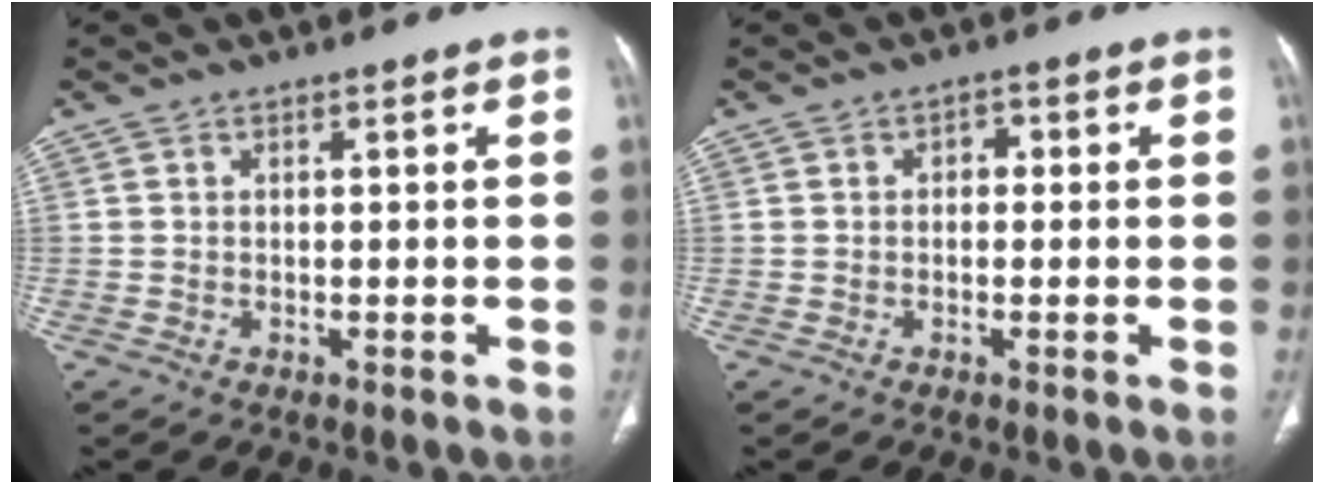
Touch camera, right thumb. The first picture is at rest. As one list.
[{"total": 1.7, "force": [0.0, 1.3, 1.0], "torque": [-0.004, 0.006, -0.006]}]